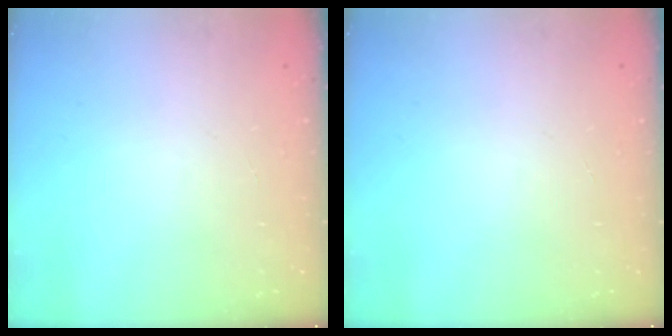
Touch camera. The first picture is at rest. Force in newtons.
{"total": 0.0}